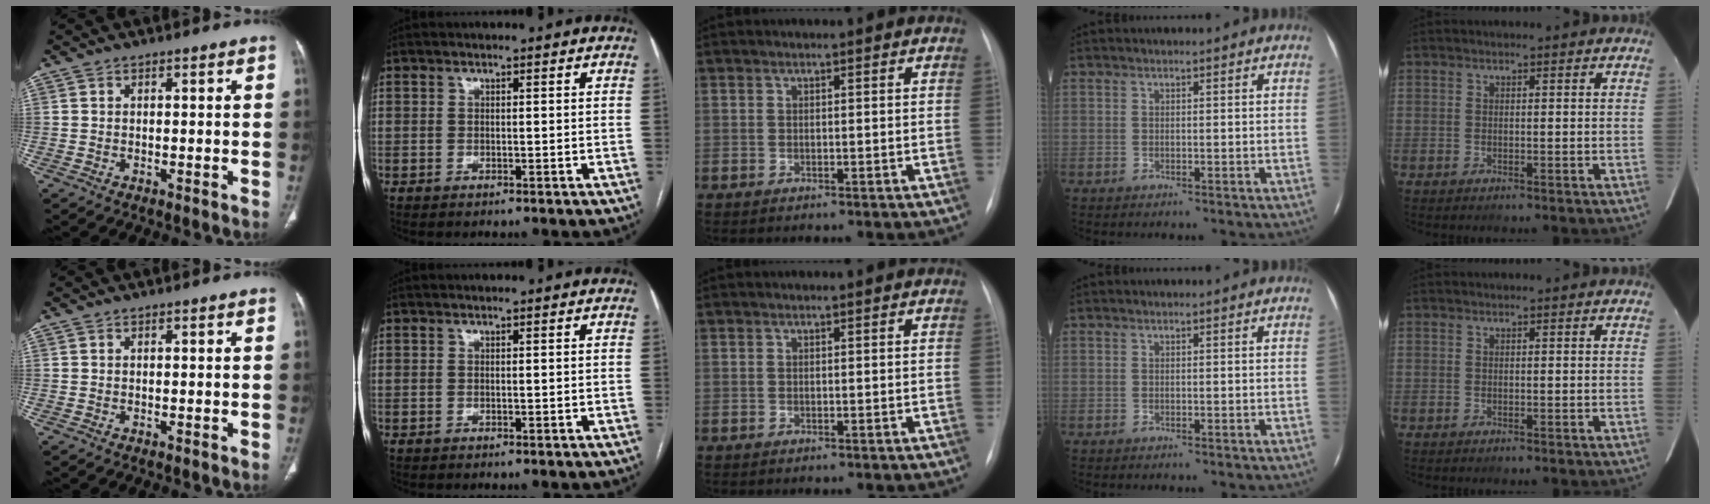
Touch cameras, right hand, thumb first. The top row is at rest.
{}